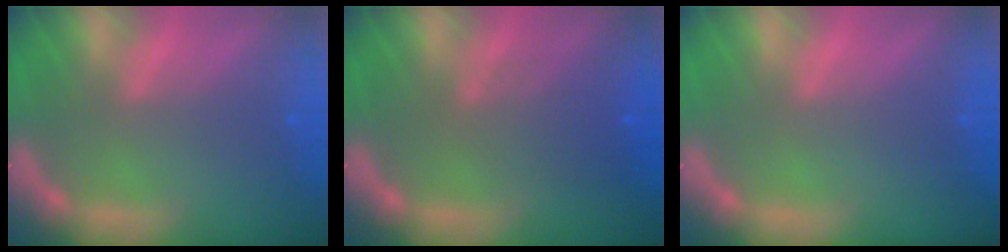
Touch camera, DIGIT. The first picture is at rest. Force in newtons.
{"total": 4.1}
{"total": 0.0}